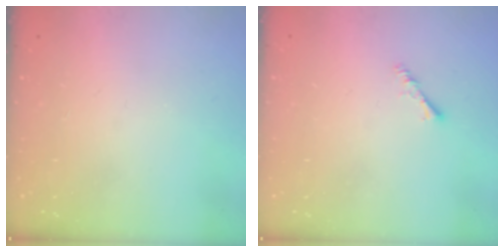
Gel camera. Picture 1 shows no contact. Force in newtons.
{"total": 1.9, "press": 1.9, "slide": 0.4}